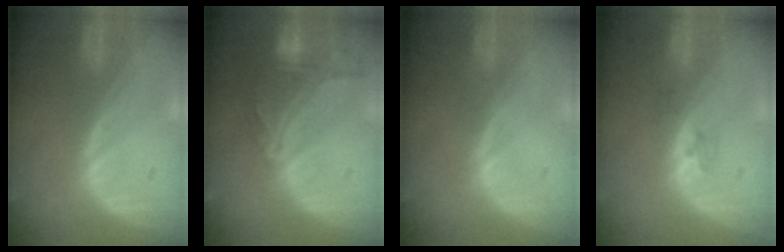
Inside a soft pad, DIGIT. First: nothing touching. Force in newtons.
{"total": 9.2, "press": 8.1, "slide": 4.4}
{"total": 0.0}
{"total": 1.9, "press": 1.4, "slide": 1.2}